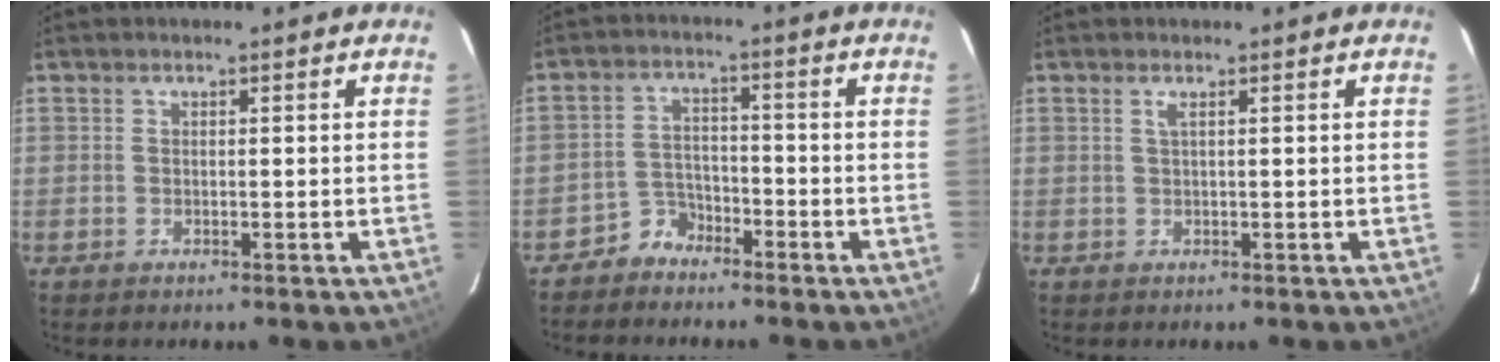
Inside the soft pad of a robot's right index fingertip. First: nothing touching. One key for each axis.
{"total": 4.3, "fx": -3.6, "fy": 2.4, "fz": -0.1, "tx": -0.002, "ty": 0.017, "tz": -0.067}
{"total": 0.9, "fx": 0.3, "fy": -0.2, "fz": 0.8, "tx": -0.016, "ty": 0.001, "tz": 0.004}